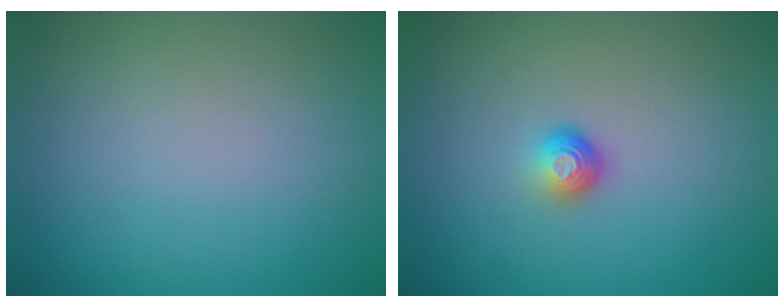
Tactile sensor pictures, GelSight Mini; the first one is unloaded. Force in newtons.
{"total": 1.6, "press": 1.1, "slide": 1.2}